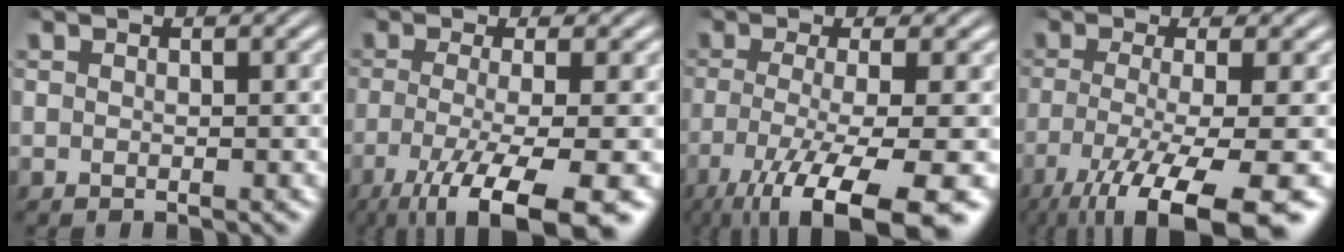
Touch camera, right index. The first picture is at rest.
{"total": 7.1, "force": [-4.1, 1.6, 5.6], "torque": [-0.090, -0.041, -0.039]}
{"total": 7.9, "force": [-4.2, 2.2, 6.4], "torque": [-0.101, -0.043, -0.038]}
{"total": 7.8, "force": [-4.2, 2.0, 6.2], "torque": [-0.097, -0.043, -0.040]}